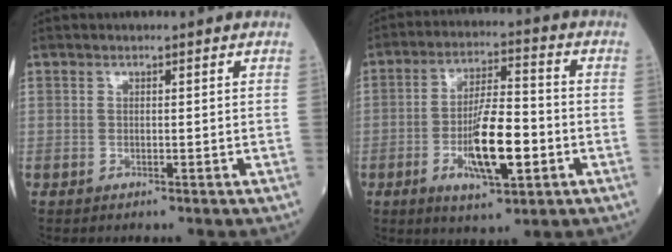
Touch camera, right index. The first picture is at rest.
{"total": 11.3, "force": [-3.2, 2.7, 10.5], "torque": [-0.194, -0.003, -0.053]}